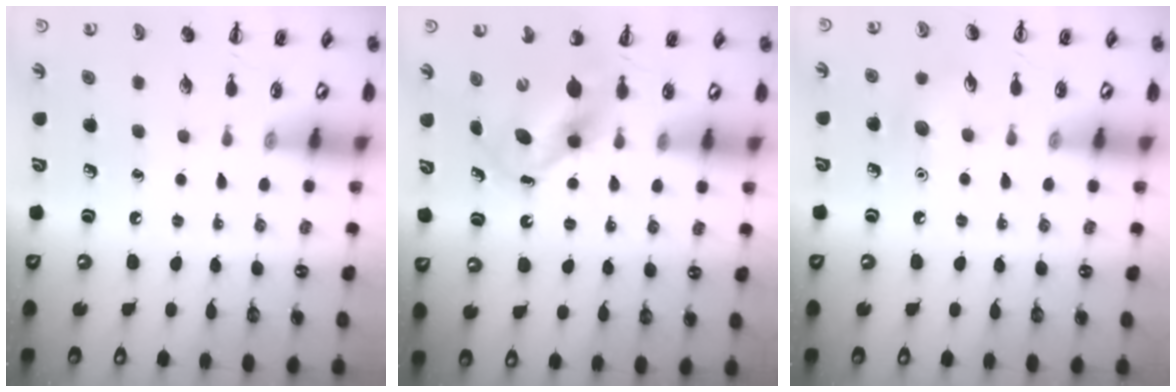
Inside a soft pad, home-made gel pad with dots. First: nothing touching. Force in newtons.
{"total": 5.9, "press": 5.8, "slide": 1.1}
{"total": 5.5, "press": 5.3, "slide": 1.6}